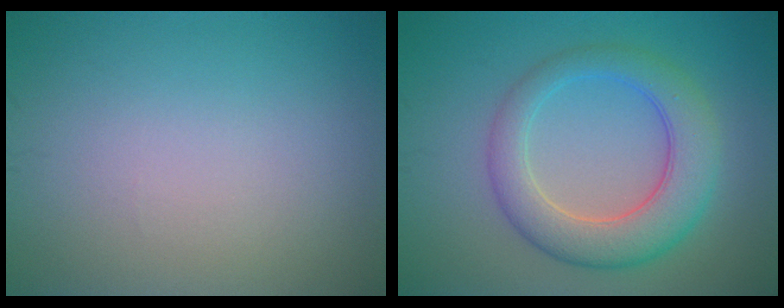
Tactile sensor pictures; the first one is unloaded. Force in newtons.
{"total": 6.3, "press": 6.3, "slide": 0.2}